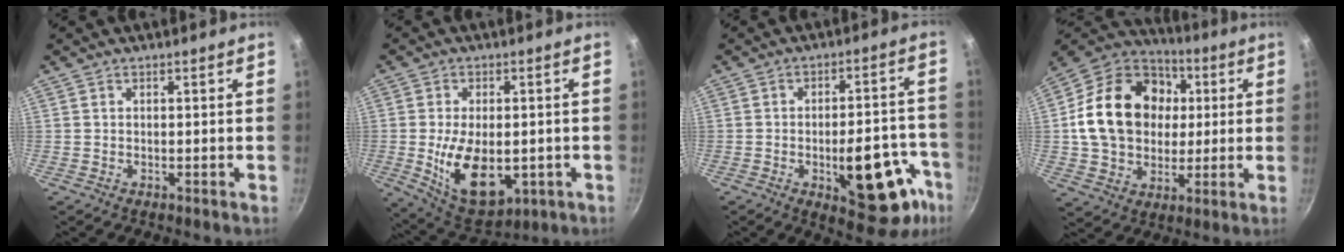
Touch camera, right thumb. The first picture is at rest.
{"total": 14.5, "force": [-2.4, 8.4, 11.5], "torque": [-0.175, -0.007, -0.020]}
{"total": 18.1, "force": [-6.9, 8.1, 14.6], "torque": [-0.128, 0.032, -0.084]}
{"total": 22.6, "force": [2.7, 17.6, 13.9], "torque": [-0.218, 0.025, 0.045]}